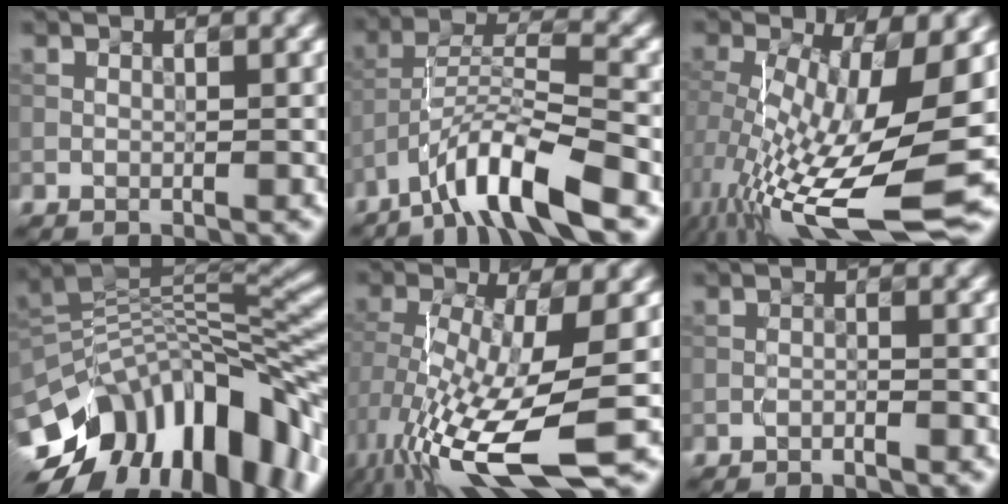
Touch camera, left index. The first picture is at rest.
{"total": 8.4, "force": [-5.8, 1.5, 5.8], "torque": [-0.096, 0.009, -0.111]}
{"total": 15.4, "force": [-3.7, 4.7, 14.2], "torque": [-0.263, -0.024, -0.061]}
{"total": 14.9, "force": [-6.1, 7.2, 11.5], "torque": [-0.190, 0.020, -0.108]}
{"total": 12.4, "force": [-4.7, 3.7, 10.9], "torque": [-0.228, -0.021, -0.081]}
{"total": 0.8, "force": [-0.8, 0.0, 0.0], "torque": [0.001, 0.005, -0.018]}